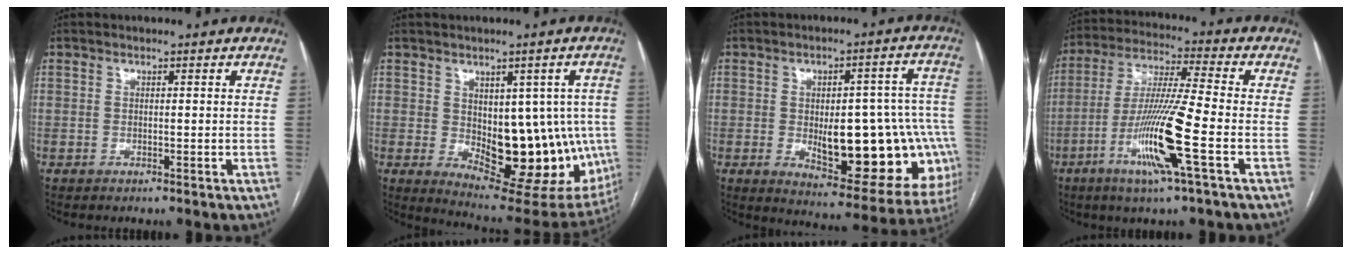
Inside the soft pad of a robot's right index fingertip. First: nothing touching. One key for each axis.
{"total": 18.1, "fx": -1.8, "fy": 8.8, "fz": 15.7, "tx": -0.173, "ty": 0.002, "tz": 0.004}
{"total": 22.3, "fx": -4.0, "fy": 8.5, "fz": 20.2, "tx": -0.179, "ty": 0.028, "tz": -0.024}
{"total": 13.7, "fx": -4.9, "fy": -0.6, "fz": 12.8, "tx": -0.256, "ty": -0.015, "tz": -0.099}